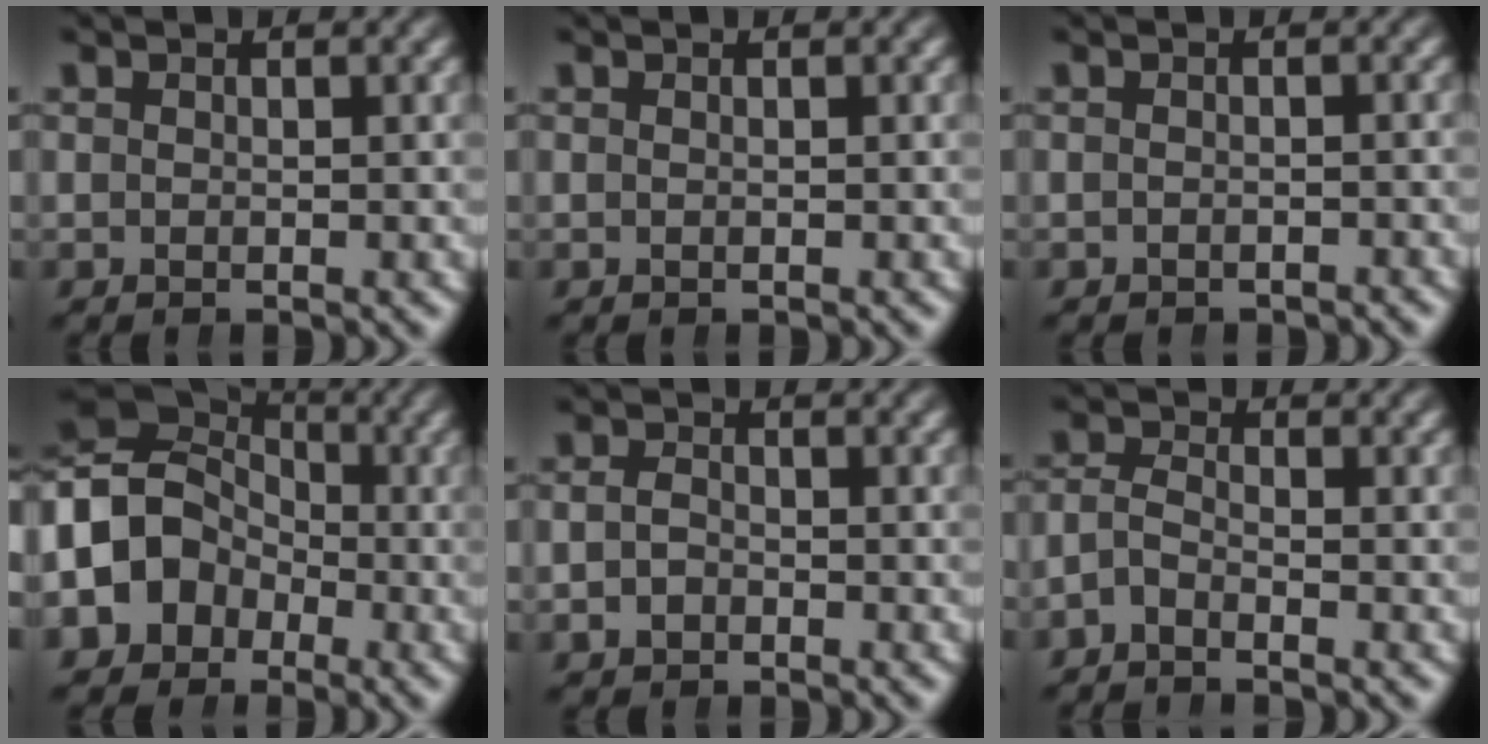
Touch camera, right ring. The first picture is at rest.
{"total": 0.0}
{"total": 1.3, "force": [-1.3, 0.1, 0.1], "torque": [-0.005, -0.006, -0.018]}
{"total": 11.7, "force": [-0.6, 10.1, 5.8], "torque": [-0.157, -0.029, -0.013]}
{"total": 2.3, "force": [-0.9, 1.9, 1.0], "torque": [-0.032, -0.014, -0.013]}
{"total": 3.2, "force": [-1.5, 2.3, 1.7], "torque": [-0.046, -0.016, -0.028]}